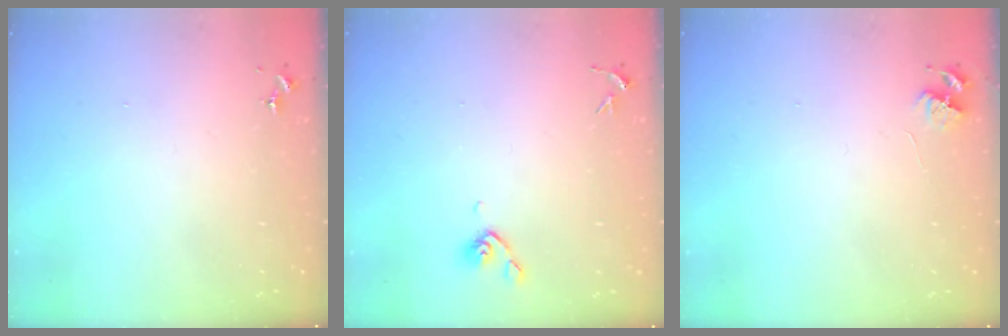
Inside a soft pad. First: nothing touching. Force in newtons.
{"total": 5.1, "press": 4.9, "slide": 1.2}
{"total": 4.5, "press": 4.4, "slide": 0.6}